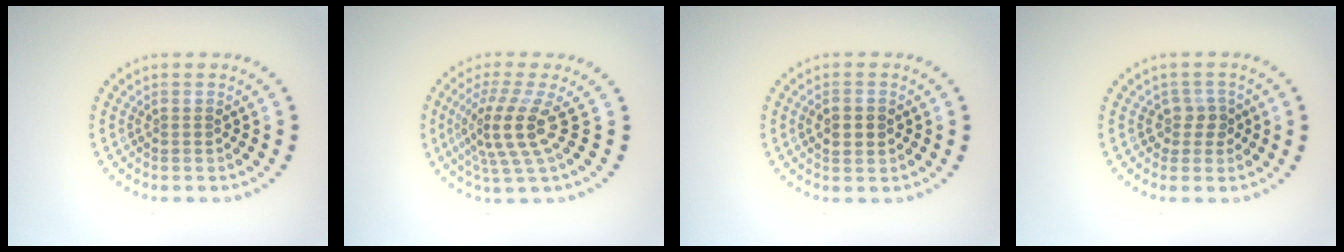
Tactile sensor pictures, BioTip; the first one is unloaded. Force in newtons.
{"total": 4.3, "press": 3.1, "slide": 3.0}
{"total": 2.2, "press": 2.2, "slide": 0.2}
{"total": 1.8, "press": 1.5, "slide": 1.0}